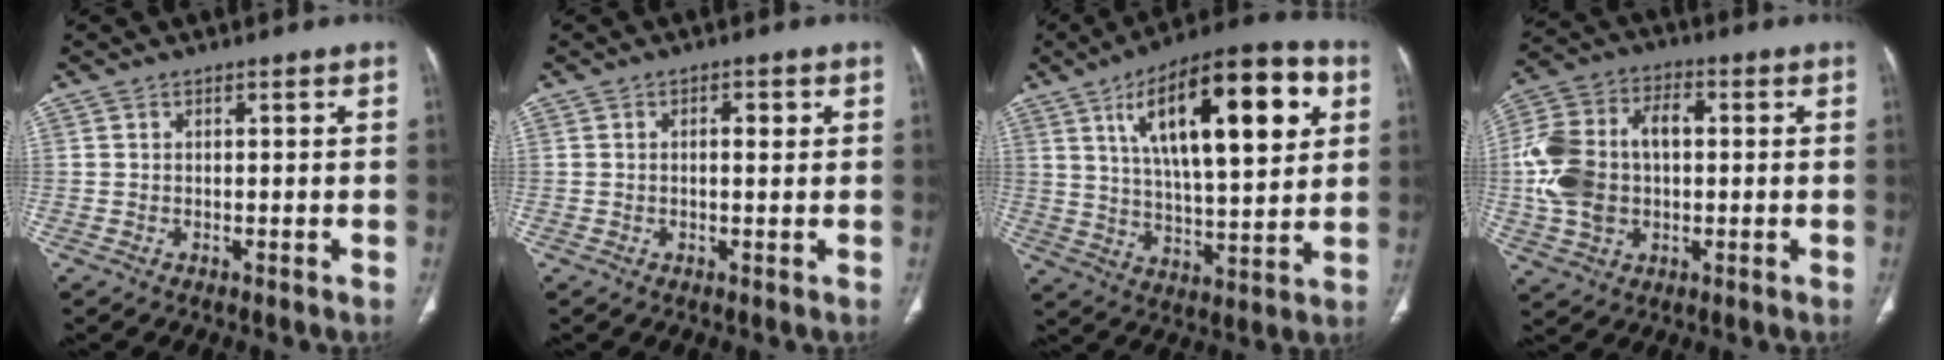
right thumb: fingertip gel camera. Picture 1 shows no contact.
{"total": 2.1, "force": [0.6, 0.8, 1.9], "torque": [-0.028, -0.002, 0.008]}
{"total": 25.0, "force": [9.1, 9.0, 21.5], "torque": [-0.313, -0.011, 0.140]}
{"total": 15.8, "force": [0.3, 10.7, 11.7], "torque": [-0.229, 0.028, 0.007]}